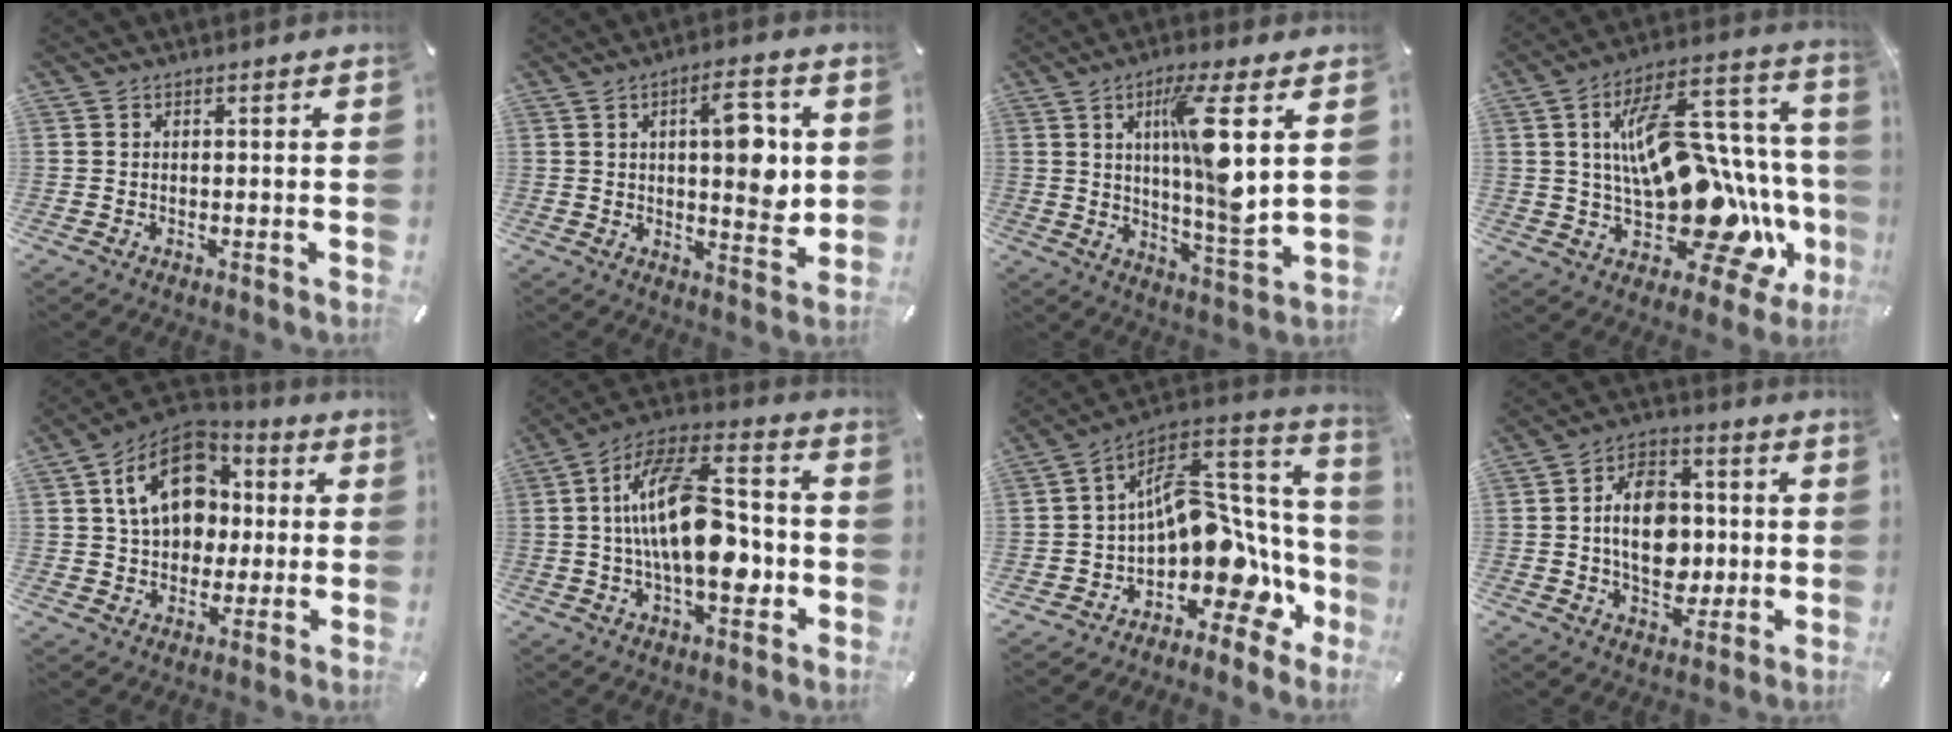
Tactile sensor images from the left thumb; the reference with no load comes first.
{"total": 11.6, "force": [2.6, 4.9, 10.2], "torque": [-0.131, -0.012, 0.039]}
{"total": 13.6, "force": [3.9, 2.2, 12.8], "torque": [-0.210, -0.020, 0.057]}
{"total": 26.4, "force": [-2.2, 14.3, 22.0], "torque": [-0.335, -0.011, -0.029]}
{"total": 16.8, "force": [3.8, 12.9, 10.1], "torque": [-0.170, -0.001, 0.069]}
{"total": 19.6, "force": [-0.5, 10.2, 16.8], "torque": [-0.304, 0.002, -0.018]}
{"total": 16.7, "force": [0.8, 11.4, 12.2], "torque": [-0.170, -0.047, 0.019]}
{"total": 13.4, "force": [-0.5, 9.8, 9.2], "torque": [-0.155, 0.015, -0.004]}